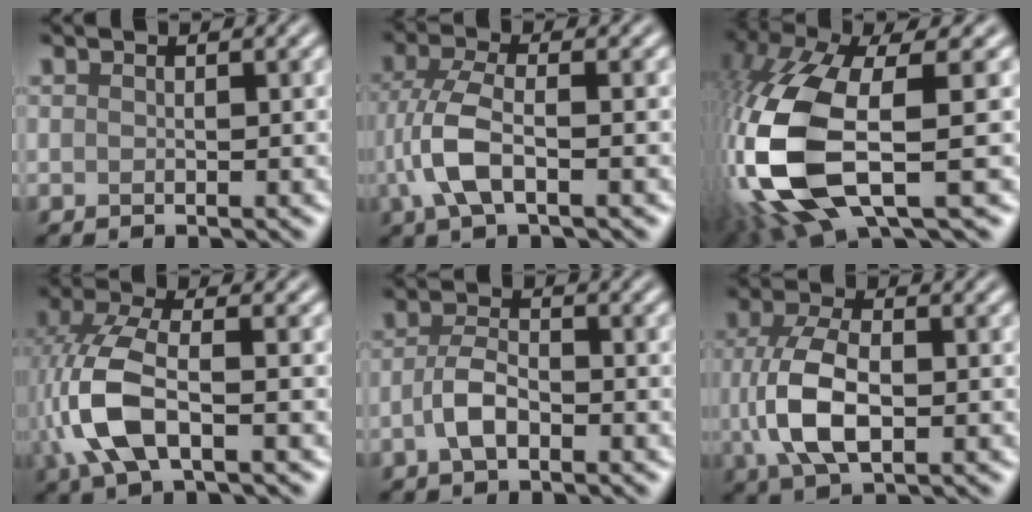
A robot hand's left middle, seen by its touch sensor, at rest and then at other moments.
{"total": 5.0, "force": [-1.2, 2.1, 4.3], "torque": [-0.103, 0.003, -0.028]}
{"total": 12.8, "force": [-2.6, 5.3, 11.4], "torque": [-0.279, -0.023, -0.047]}
{"total": 7.2, "force": [-1.4, 3.4, 6.2], "torque": [-0.154, 0.011, -0.035]}
{"total": 2.9, "force": [-1.1, 1.4, 2.2], "torque": [-0.044, 0.006, -0.029]}
{"total": 6.5, "force": [-0.3, 3.5, 5.5], "torque": [-0.129, -0.002, -0.008]}